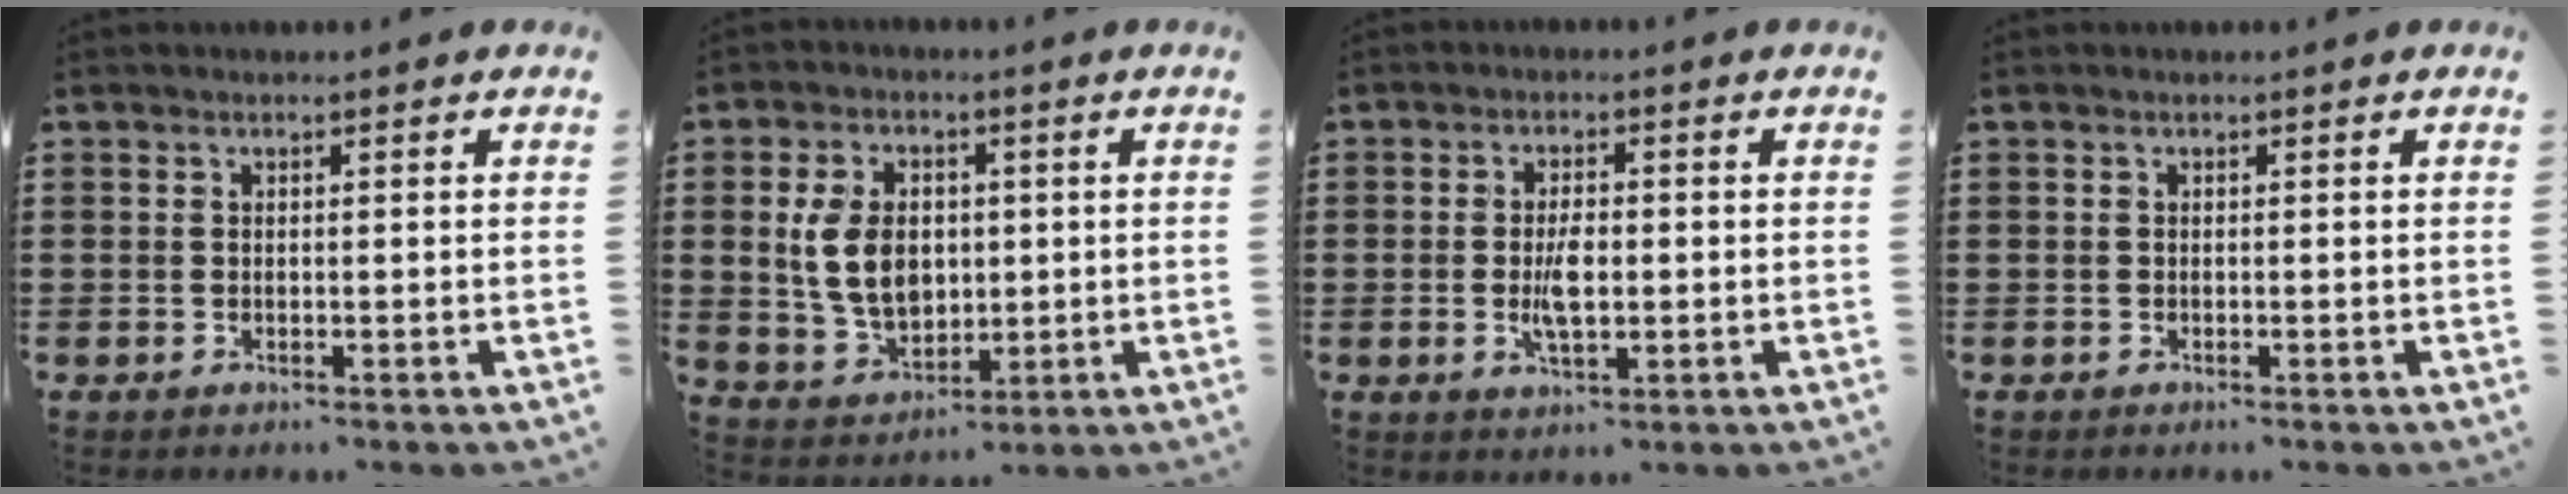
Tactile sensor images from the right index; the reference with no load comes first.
{"total": 8.7, "force": [0.9, 6.0, 6.2], "torque": [-0.140, 0.009, 0.012]}
{"total": 4.6, "force": [-0.5, 1.9, 4.2], "torque": [-0.090, -0.002, -0.014]}
{"total": 0.0}